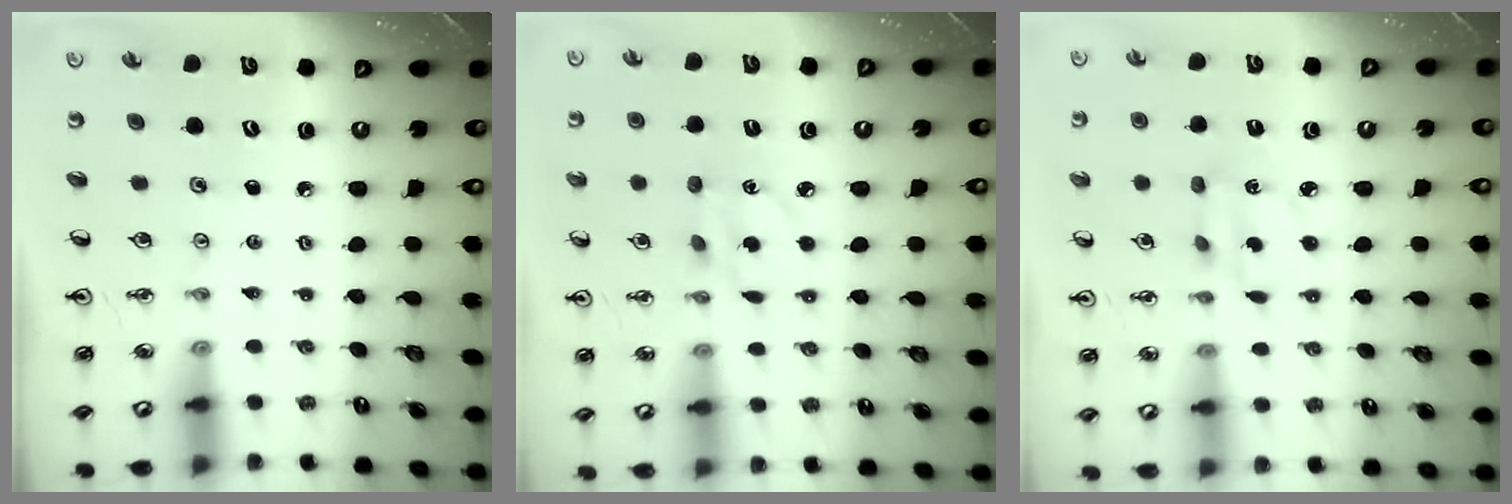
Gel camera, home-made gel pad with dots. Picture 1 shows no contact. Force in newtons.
{"total": 3.7, "press": 3.7, "slide": 0.3}
{"total": 2.9, "press": 2.9, "slide": 0.1}